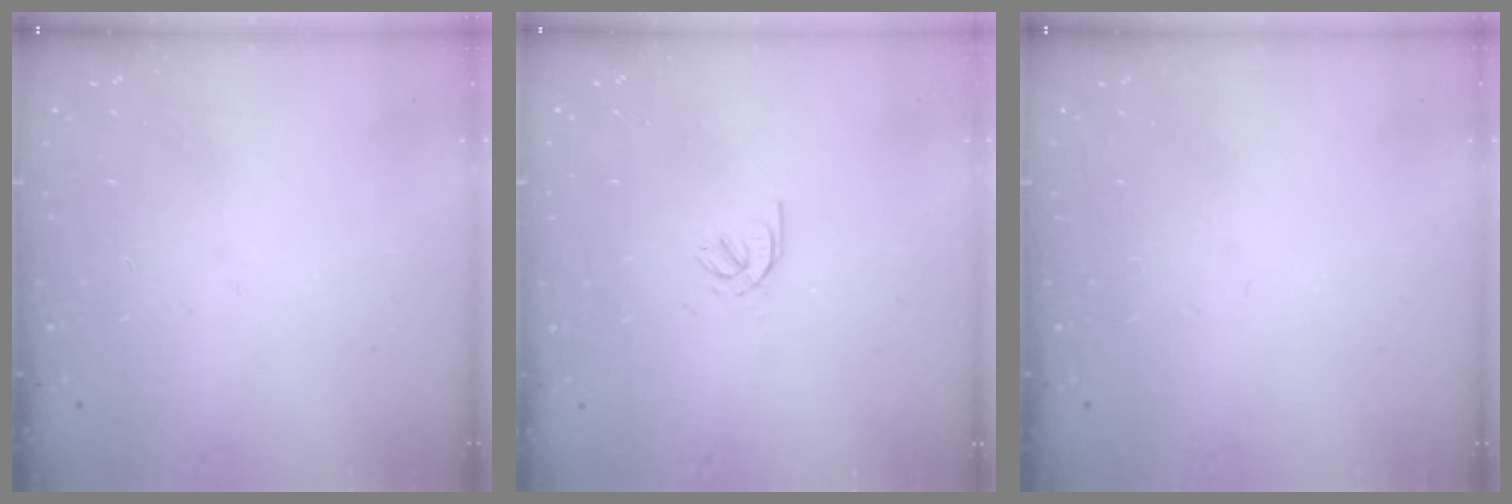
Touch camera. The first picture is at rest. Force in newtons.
{"total": 2.0, "press": 1.9, "slide": 0.6}
{"total": 0.0}